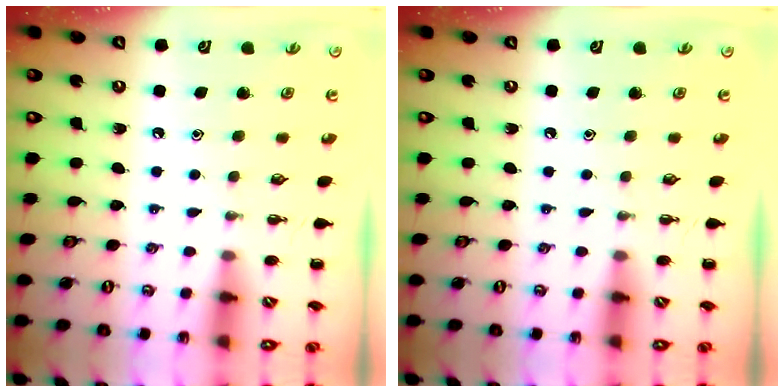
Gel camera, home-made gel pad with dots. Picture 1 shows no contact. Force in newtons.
{"total": 0.0}